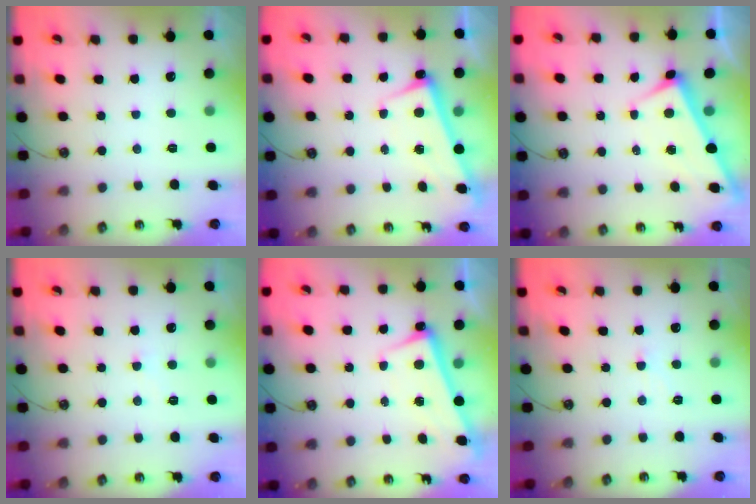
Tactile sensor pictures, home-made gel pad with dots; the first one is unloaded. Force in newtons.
{"total": 2.6, "press": 2.5, "slide": 0.7}
{"total": 3.1, "press": 3.1, "slide": 0.0}
{"total": 3.6, "press": 3.5, "slide": 0.7}
{"total": 2.6, "press": 2.5, "slide": 0.7}
{"total": 1.5, "press": 1.4, "slide": 0.5}